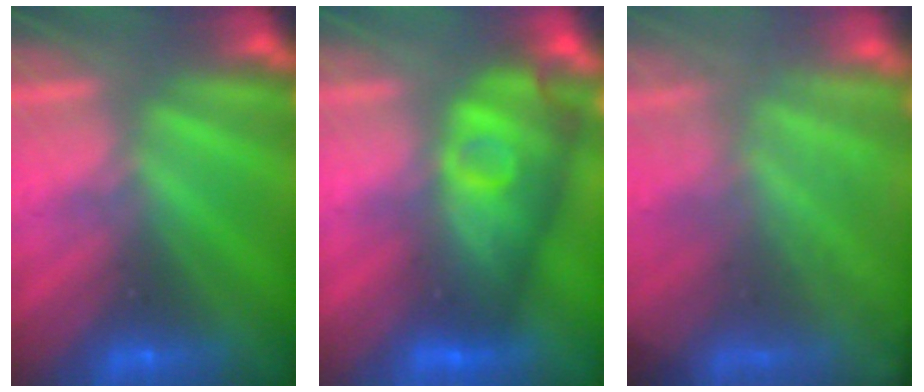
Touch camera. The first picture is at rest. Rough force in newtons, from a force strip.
{"total": 4.2}
{"total": 7.8}